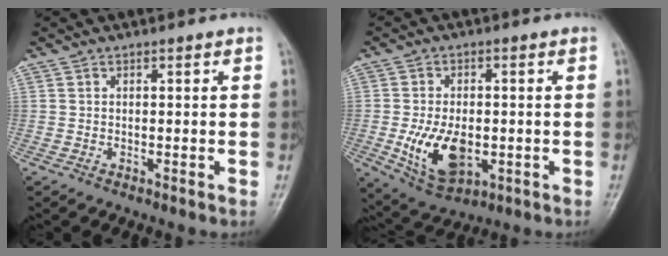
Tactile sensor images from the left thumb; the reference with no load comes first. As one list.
[{"total": 11.1, "force": [-2.1, 6.6, 8.7], "torque": [-0.148, -0.006, -0.023]}]